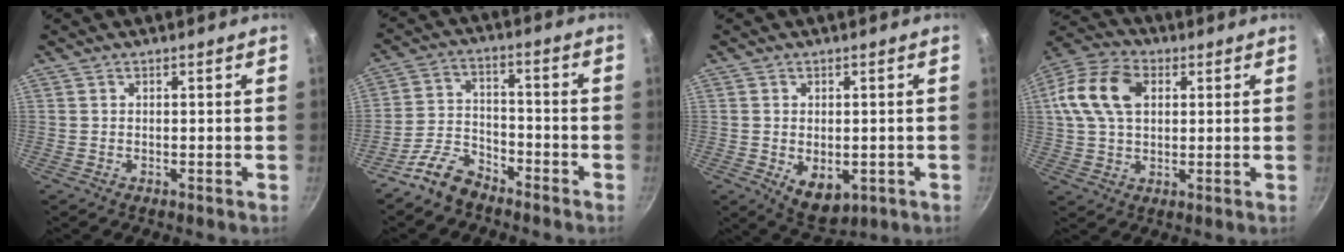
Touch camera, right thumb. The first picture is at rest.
{"total": 7.7, "force": [-6.1, 3.8, 2.8], "torque": [-0.045, 0.062, -0.126]}
{"total": 7.0, "force": [-1.4, 4.5, 5.2], "torque": [-0.068, -0.010, -0.006]}
{"total": 13.8, "force": [3.2, 9.3, 9.7], "torque": [-0.176, 0.017, 0.044]}